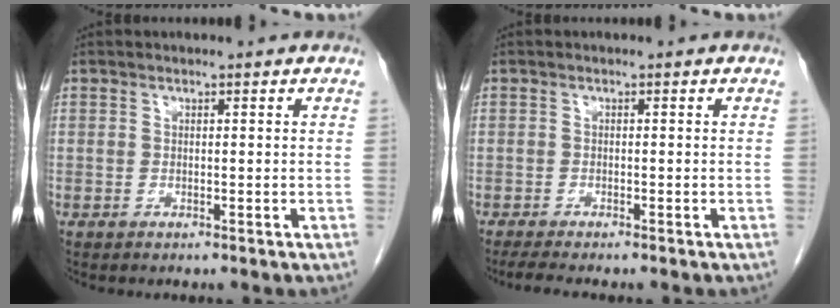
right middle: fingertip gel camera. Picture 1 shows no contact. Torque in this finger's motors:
{"motor_torque": [0.16, 0.03, 0.00, 0.00]}